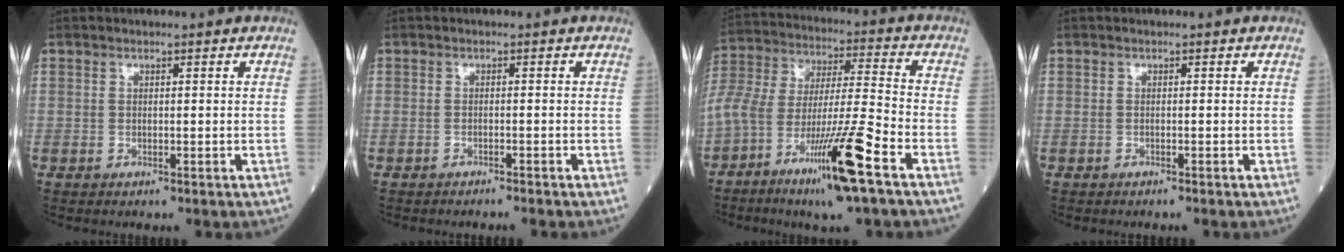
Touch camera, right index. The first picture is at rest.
{"total": 1.8, "force": [-1.6, -0.2, 0.6], "torque": [-0.009, 0.001, -0.022]}
{"total": 17.5, "force": [-9.6, 0.8, 14.6], "torque": [-0.317, -0.024, -0.179]}
{"total": 0.8, "force": [-0.7, -0.1, 0.3], "torque": [-0.005, 0.001, -0.010]}